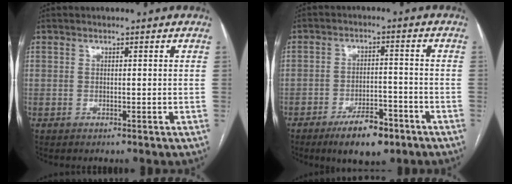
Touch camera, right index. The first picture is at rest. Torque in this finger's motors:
{"motor_torque": [0.28, 0.05, 0.02, -0.01]}